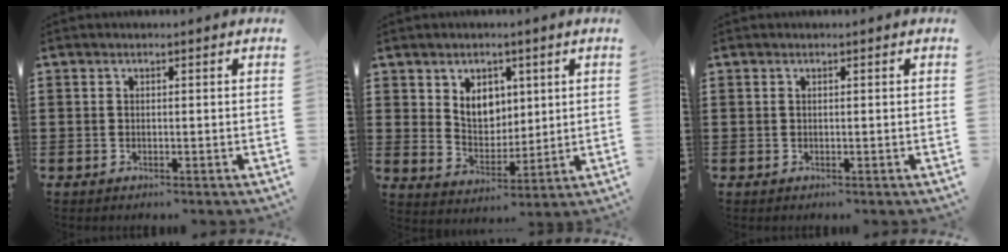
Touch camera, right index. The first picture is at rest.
{"total": 6.0, "force": [2.4, 4.5, 3.1], "torque": [-0.062, 0.007, 0.041]}
{"total": 0.0}